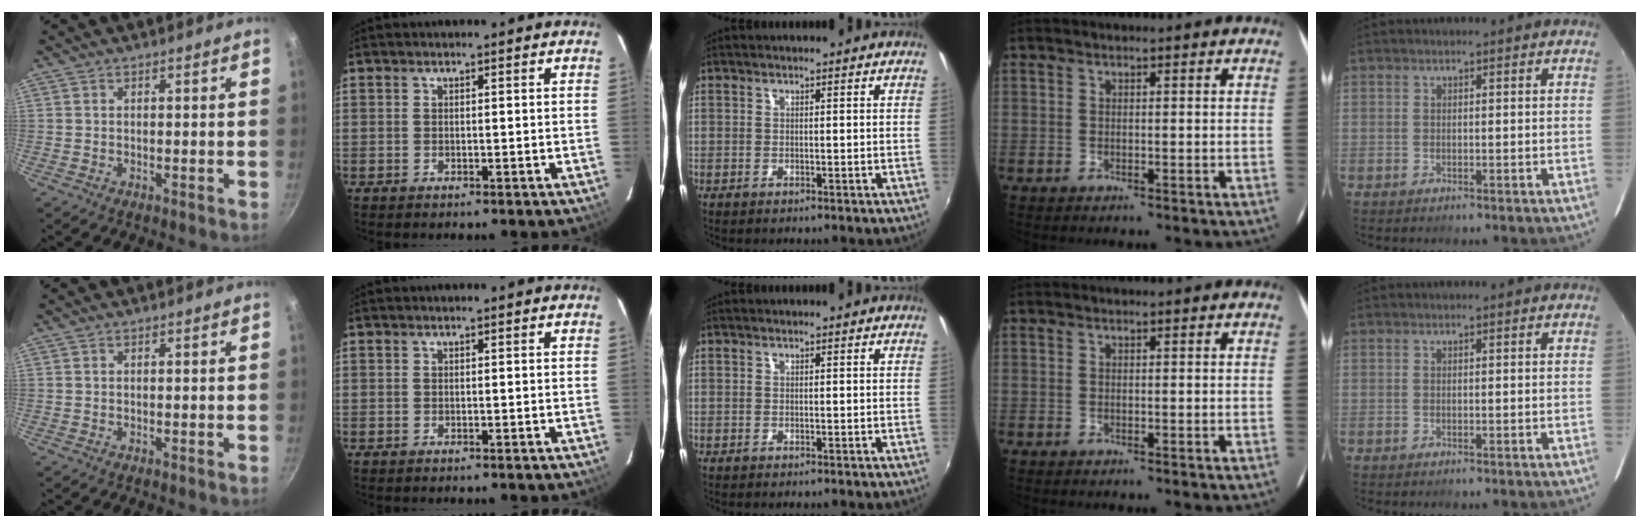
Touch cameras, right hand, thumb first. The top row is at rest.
{}